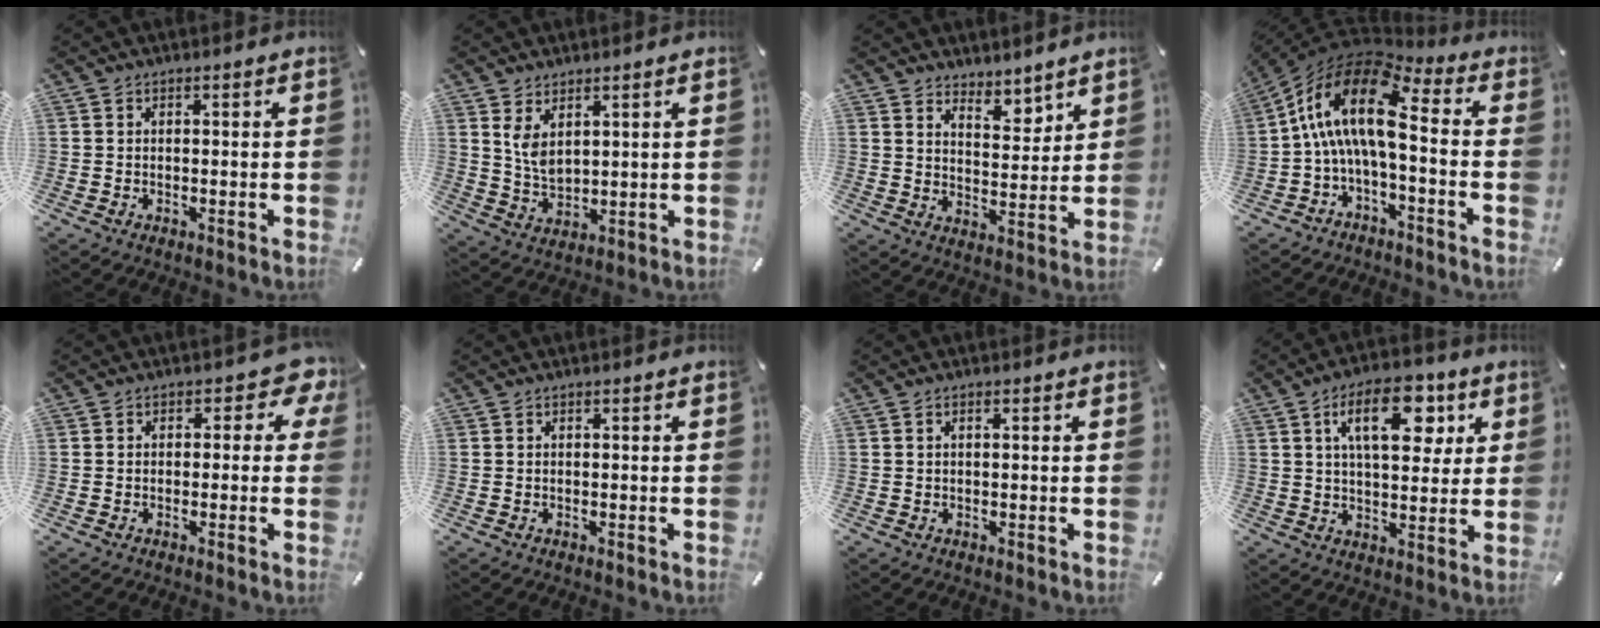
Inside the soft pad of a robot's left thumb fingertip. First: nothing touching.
{"total": 5.5, "force": [3.3, 3.0, 3.2], "torque": [-0.086, -0.018, 0.058]}
{"total": 6.0, "force": [5.4, 2.6, -0.3], "torque": [0.013, -0.048, 0.099]}
{"total": 15.8, "force": [1.3, 6.7, 14.3], "torque": [-0.290, -0.020, 0.014]}
{"total": 5.6, "force": [1.4, 3.5, 4.2], "torque": [-0.049, -0.002, 0.019]}
{"total": 0.0}
{"total": 0.6, "force": [0.2, 0.2, 0.6], "torque": [-0.010, 0.002, 0.003]}
{"total": 15.2, "force": [6.4, 7.8, 11.4], "torque": [-0.169, -0.004, 0.105]}